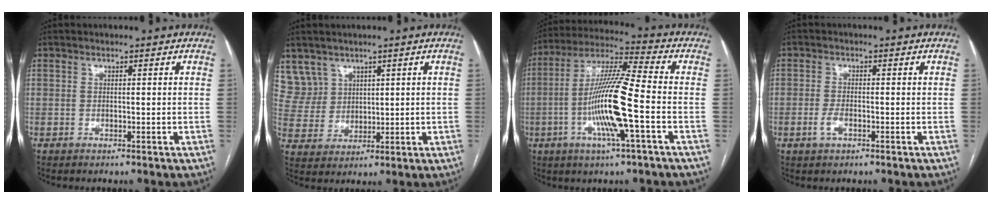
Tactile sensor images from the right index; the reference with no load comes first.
{"total": 6.6, "force": [4.2, 5.1, 0.0], "torque": [-0.003, 0.014, 0.100]}
{"total": 14.2, "force": [-3.4, 0.2, 13.8], "torque": [-0.268, -0.002, -0.071]}
{"total": 2.6, "force": [-1.1, 1.1, 2.1], "torque": [-0.046, 0.001, -0.021]}